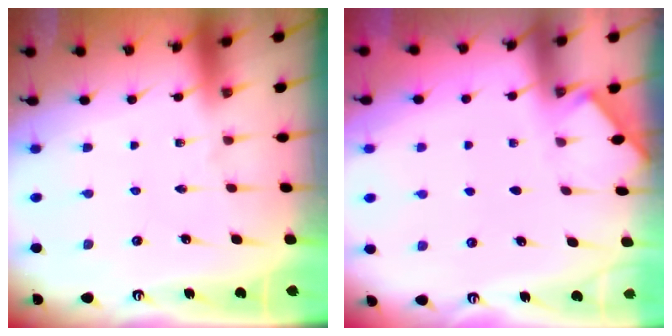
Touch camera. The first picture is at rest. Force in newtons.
{"total": 2.0, "press": 2.0, "slide": 0.3}